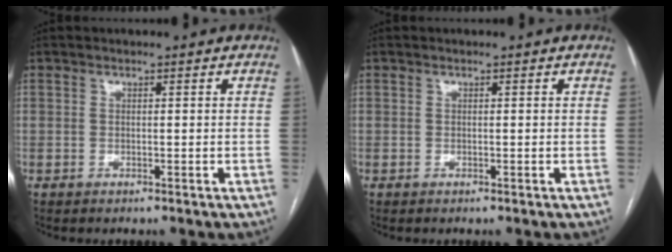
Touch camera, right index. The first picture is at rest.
{"total": 0.0}